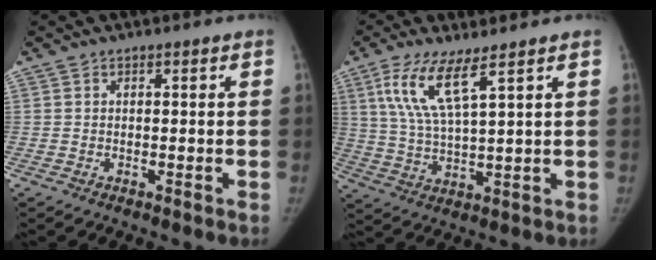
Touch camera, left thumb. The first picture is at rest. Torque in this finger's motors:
{"motor_torque": [0.09, 0.50, 0.51, 0.35, 0.36]}